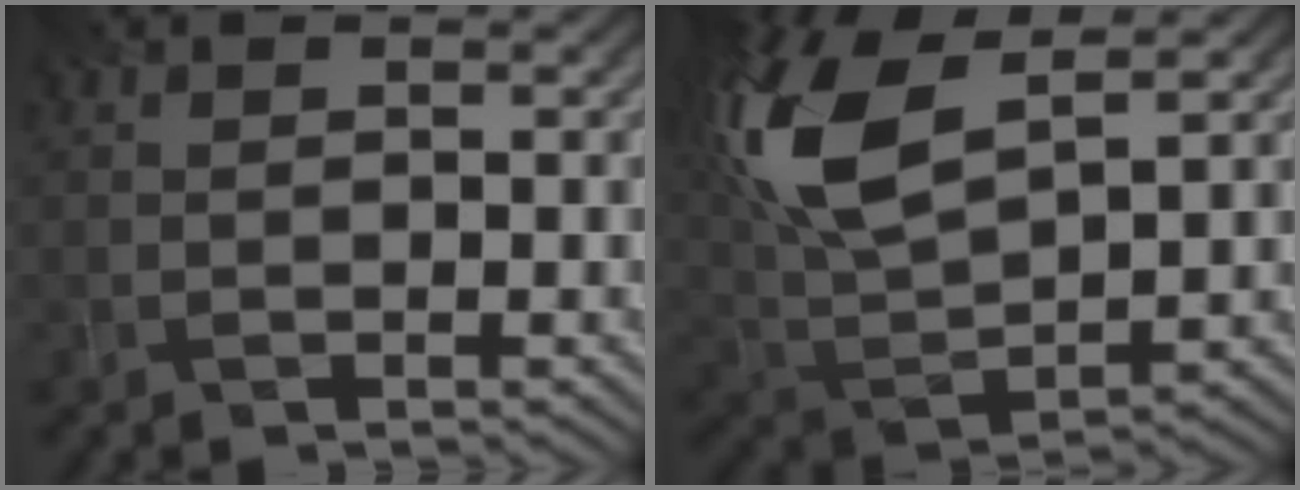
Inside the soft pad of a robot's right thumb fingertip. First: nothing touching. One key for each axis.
{"total": 13.7, "fx": 6.0, "fy": 6.0, "fz": 10.8, "tx": -0.271, "ty": 0.018, "tz": 0.123}